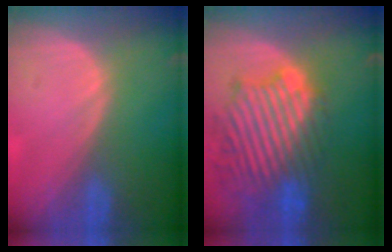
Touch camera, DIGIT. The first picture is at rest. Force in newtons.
{"total": 13.0, "press": 11.6, "slide": 5.8}